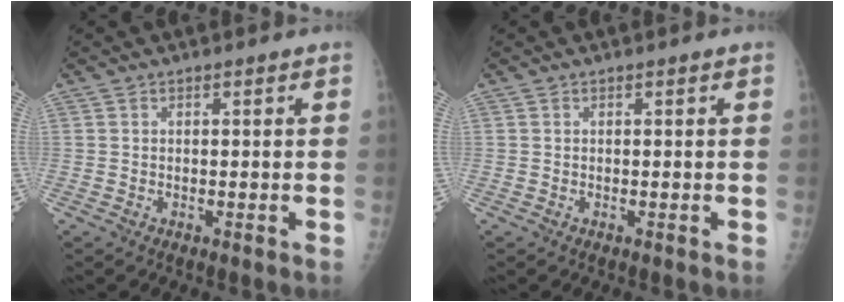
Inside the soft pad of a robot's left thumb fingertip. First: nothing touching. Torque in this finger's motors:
{"motor_torque": [0.01, 0.01, -0.08, -0.02, 0.00]}